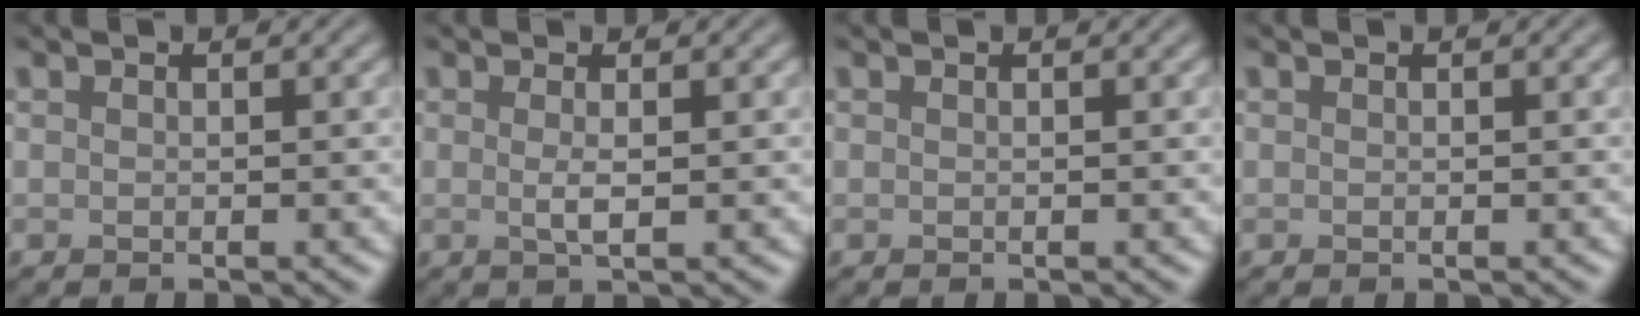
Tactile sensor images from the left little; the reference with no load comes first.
{"total": 1.4, "force": [0.2, 0.3, 1.4], "torque": [-0.026, 0.000, 0.001]}
{"total": 0.0}
{"total": 0.0}